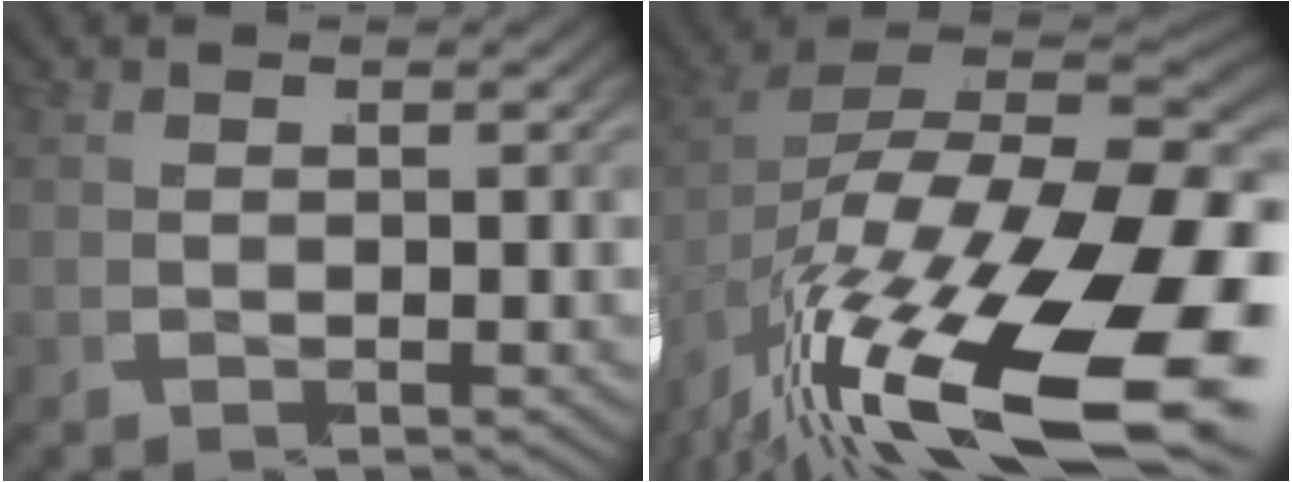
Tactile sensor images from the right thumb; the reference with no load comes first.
{"total": 19.6, "force": [-6.8, 11.1, 14.6], "torque": [-0.255, -0.076, -0.085]}